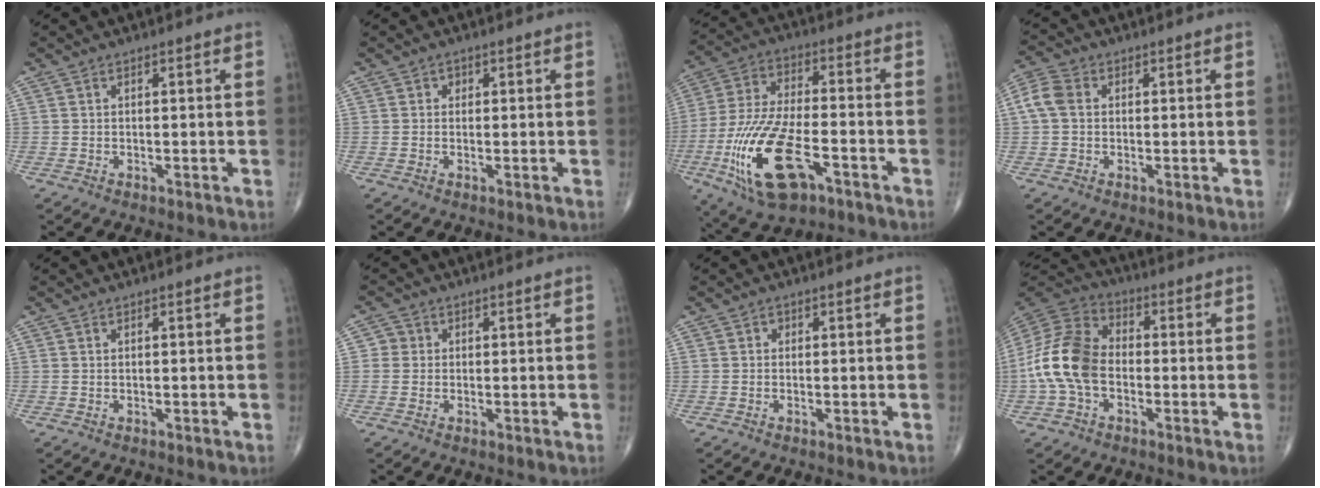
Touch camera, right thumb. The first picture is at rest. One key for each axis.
{"total": 1.1, "fx": 0.3, "fy": 1.0, "fz": 0.3, "tx": 0.006, "ty": 0.001, "tz": 0.002}
{"total": 19.7, "fx": -7.7, "fy": 8.4, "fz": 16.0, "tx": -0.334, "ty": 0.019, "tz": -0.133}
{"total": 5.0, "fx": 0.5, "fy": 3.9, "fz": 3.2, "tx": -0.075, "ty": 0.017, "tz": 0.004}
{"total": 0.0}
{"total": 2.2, "fx": 0.1, "fy": 2.2, "fz": 0.4, "tx": 0.008, "ty": 0.005, "tz": -0.003}
{"total": 0.8, "fx": 0.2, "fy": 0.8, "fz": 0.3, "tx": 0.003, "ty": 0.002, "tz": 0.001}
{"total": 14.3, "fx": -2.3, "fy": 9.5, "fz": 10.4, "tx": -0.211, "ty": 0.037, "tz": -0.053}